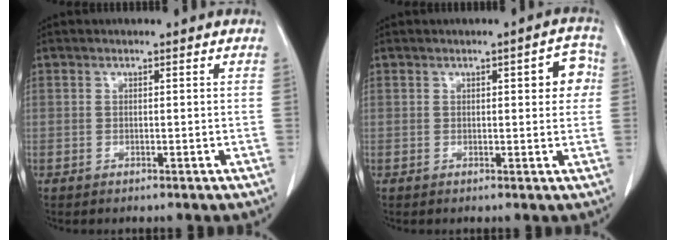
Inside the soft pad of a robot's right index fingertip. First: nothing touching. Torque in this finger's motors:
{"motor_torque": [0.38, 0.02, 0.09, 0.01]}